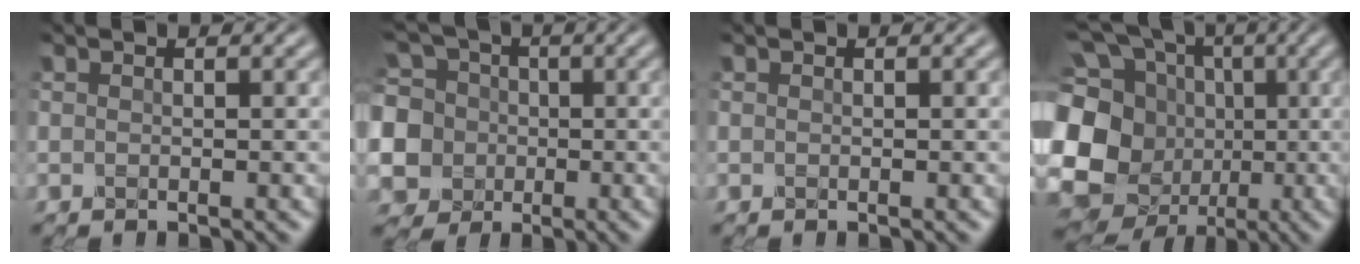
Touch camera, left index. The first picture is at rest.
{"total": 12.0, "force": [-0.6, 11.3, 4.2], "torque": [-0.138, 0.020, -0.039]}
{"total": 0.0}
{"total": 20.1, "force": [-3.0, 17.9, 8.7], "torque": [-0.229, 0.012, -0.086]}